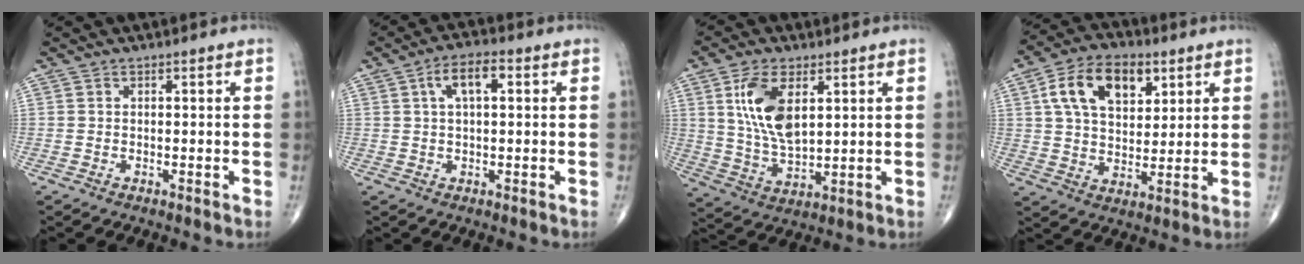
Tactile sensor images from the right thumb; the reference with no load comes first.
{"total": 5.9, "force": [1.7, 2.5, 5.1], "torque": [-0.090, 0.013, 0.027]}
{"total": 11.8, "force": [3.9, 5.8, 9.5], "torque": [-0.181, -0.019, 0.081]}
{"total": 14.1, "force": [5.5, 8.4, 9.9], "torque": [-0.150, -0.006, 0.097]}